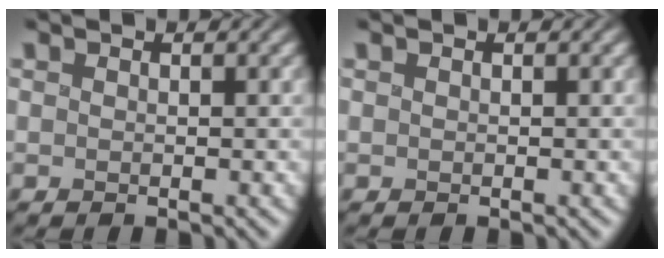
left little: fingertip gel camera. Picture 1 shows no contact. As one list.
[{"total": 0.0}]